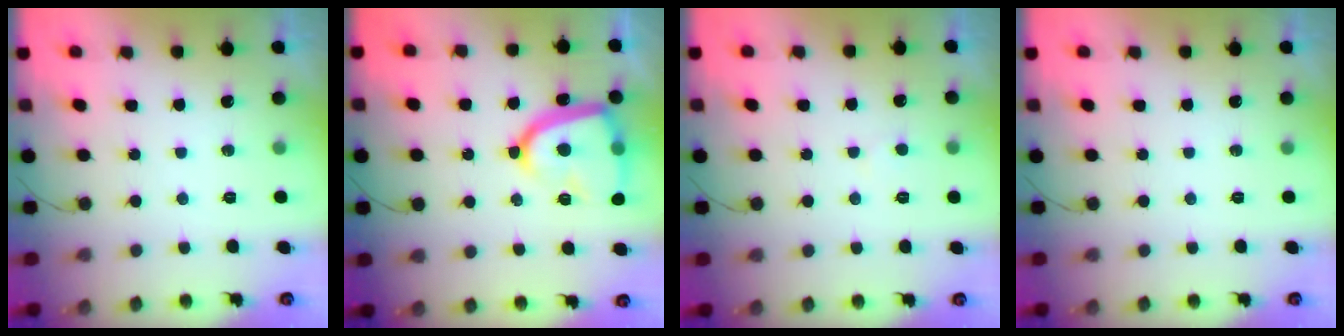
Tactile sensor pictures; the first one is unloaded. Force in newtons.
{"total": 17.4, "press": 17.3, "slide": 1.7}
{"total": 2.3, "press": 2.3, "slide": 0.3}
{"total": 0.0}